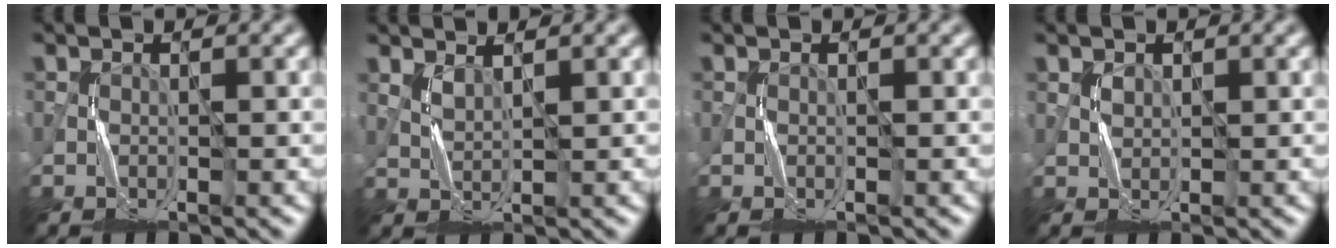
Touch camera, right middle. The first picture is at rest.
{"total": 1.0, "force": [0.9, 0.2, 0.3], "torque": [-0.016, -0.003, 0.023]}
{"total": 0.0}
{"total": 0.6, "force": [0.4, 0.4, -0.2], "torque": [-0.002, 0.001, 0.012]}